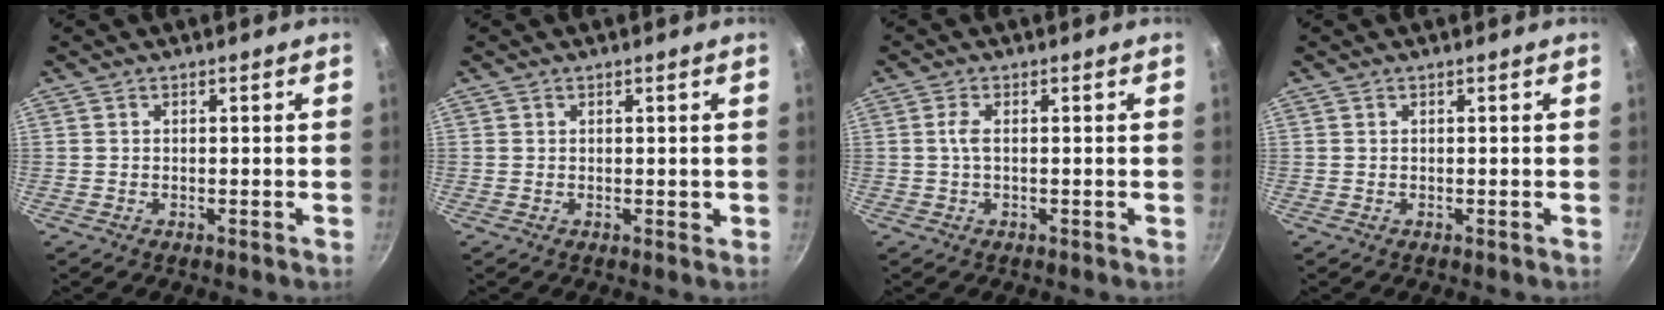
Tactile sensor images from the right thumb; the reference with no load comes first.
{"total": 0.8, "force": [0.1, 0.6, 0.5], "torque": [-0.001, 0.002, 0.001]}
{"total": 2.0, "force": [0.1, 0.7, 1.9], "torque": [-0.047, 0.004, 0.001]}
{"total": 0.0}